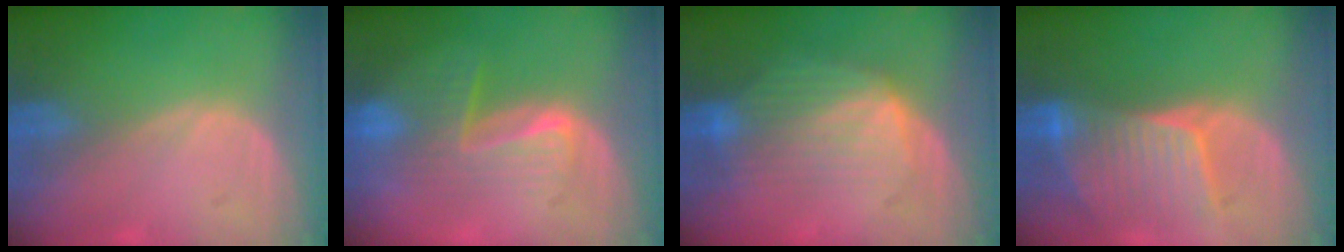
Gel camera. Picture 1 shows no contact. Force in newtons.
{"total": 6.5, "press": 6.4, "slide": 1.2}
{"total": 7.4, "press": 7.3, "slide": 1.5}
{"total": 8.4, "press": 7.6, "slide": 3.4}